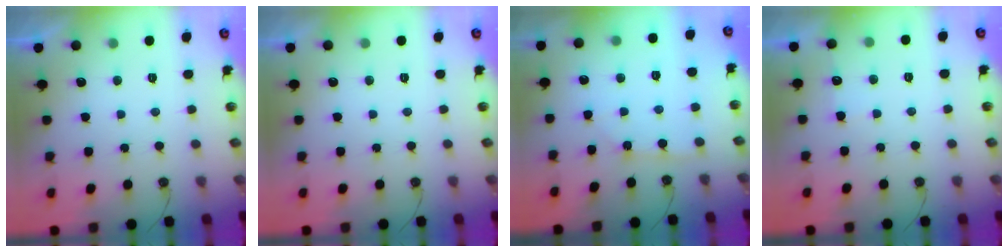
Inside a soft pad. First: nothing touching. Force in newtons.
{"total": 0.0}
{"total": 1.8, "press": 1.8, "slide": 0.2}
{"total": 5.1, "press": 5.0, "slide": 0.5}